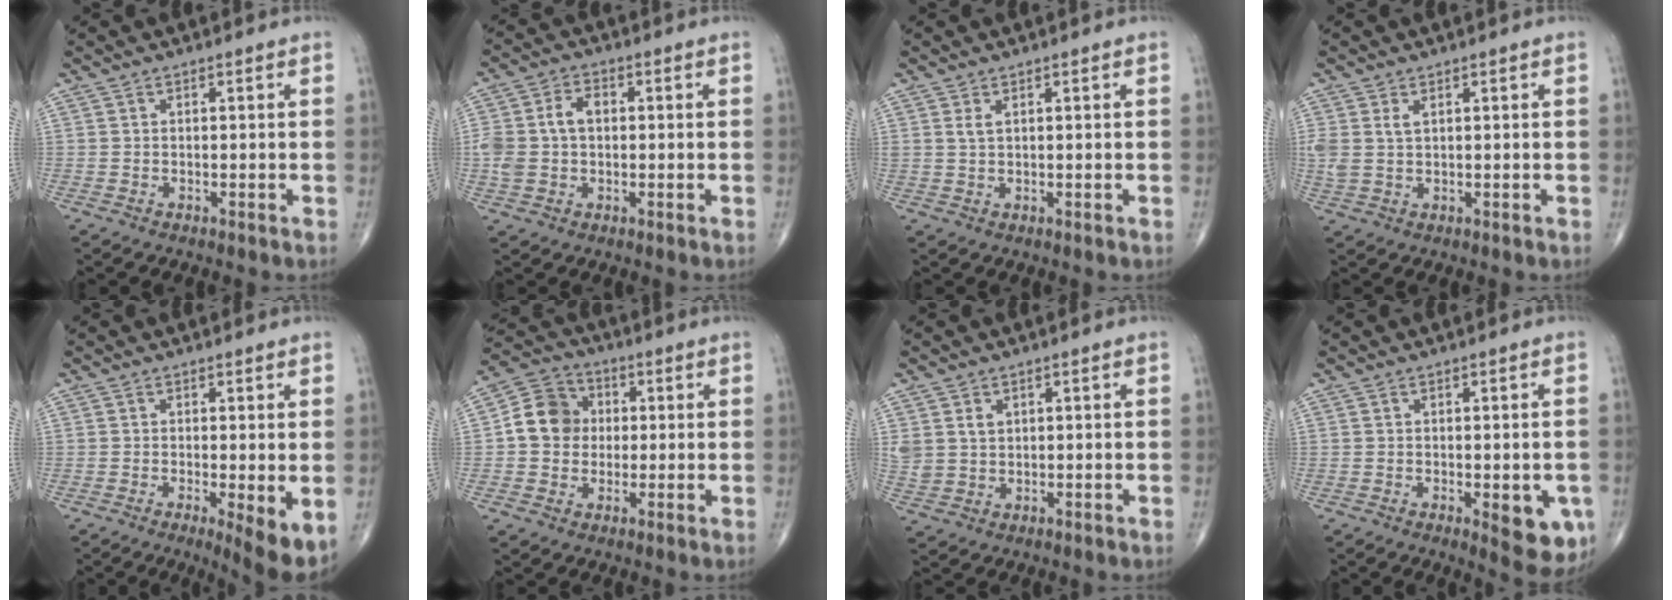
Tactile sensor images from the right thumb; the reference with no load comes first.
{"total": 7.8, "force": [0.4, 5.5, 5.5], "torque": [-0.115, 0.024, 0.007]}
{"total": 1.5, "force": [0.7, 0.6, 1.1], "torque": [-0.024, 0.002, 0.019]}
{"total": 3.5, "force": [1.2, 2.0, 2.6], "torque": [-0.069, 0.007, 0.032]}
{"total": 6.0, "force": [-1.3, 1.2, 5.7], "torque": [-0.085, -0.019, -0.023]}
{"total": 9.6, "force": [0.6, 8.4, 4.5], "torque": [-0.057, 0.018, -0.002]}
{"total": 4.6, "force": [1.7, 3.6, 2.4], "torque": [-0.042, -0.004, 0.043]}
{"total": 8.6, "force": [-2.5, 3.3, 7.6], "torque": [-0.067, -0.011, -0.024]}